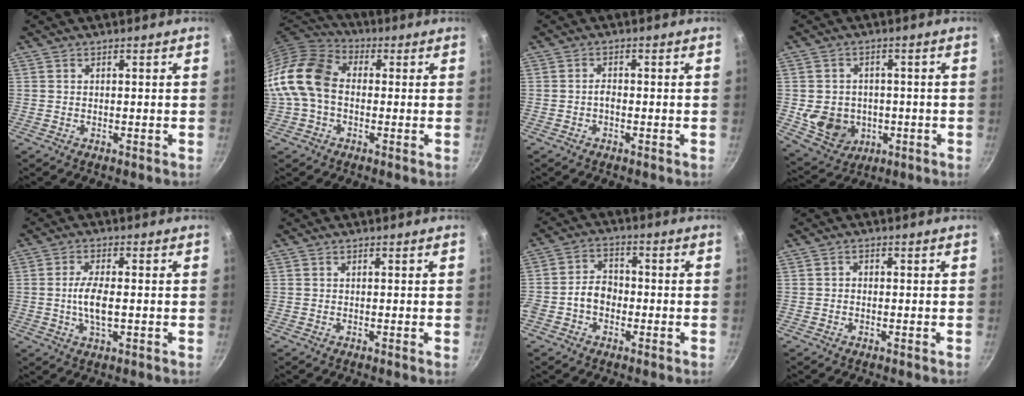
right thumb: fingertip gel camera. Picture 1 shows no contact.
{"total": 14.0, "force": [-0.7, 10.1, 9.6], "torque": [-0.165, 0.034, -0.032]}
{"total": 0.6, "force": [-0.2, 0.3, 0.4], "torque": [-0.006, 0.003, -0.006]}
{"total": 9.9, "force": [-1.7, 8.5, 4.9], "torque": [-0.067, 0.009, -0.011]}
{"total": 5.9, "force": [-0.5, 2.1, 5.5], "torque": [-0.113, 0.002, -0.012]}
{"total": 0.0}
{"total": 5.9, "force": [-1.7, 4.6, 3.3], "torque": [-0.034, 0.024, -0.040]}
{"total": 0.8, "force": [-0.3, 0.7, 0.4], "torque": [-0.005, 0.005, -0.007]}